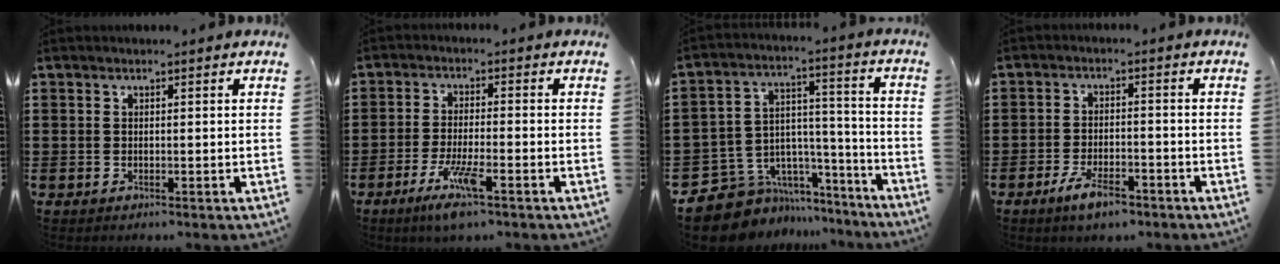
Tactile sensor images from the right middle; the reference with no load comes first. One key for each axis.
{"total": 6.3, "fx": -3.6, "fy": 0.8, "fz": 5.1, "tx": -0.105, "ty": -0.014, "tz": -0.066}
{"total": 9.2, "fx": -7.6, "fy": 5.1, "fz": 1.4, "tx": -0.044, "ty": 0.014, "tz": -0.141}
{"total": 5.1, "fx": -3.5, "fy": 1.7, "fz": 3.4, "tx": -0.067, "ty": 0.005, "tz": -0.065}